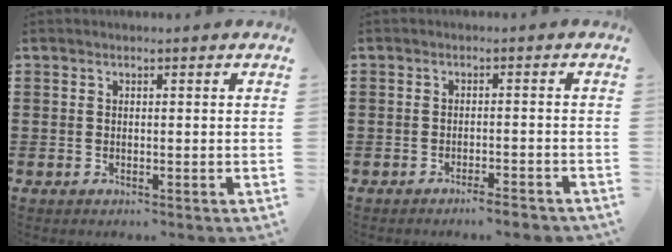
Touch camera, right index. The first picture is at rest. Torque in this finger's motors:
{"motor_torque": [1.08, 1.06, 0.09, 0.05]}